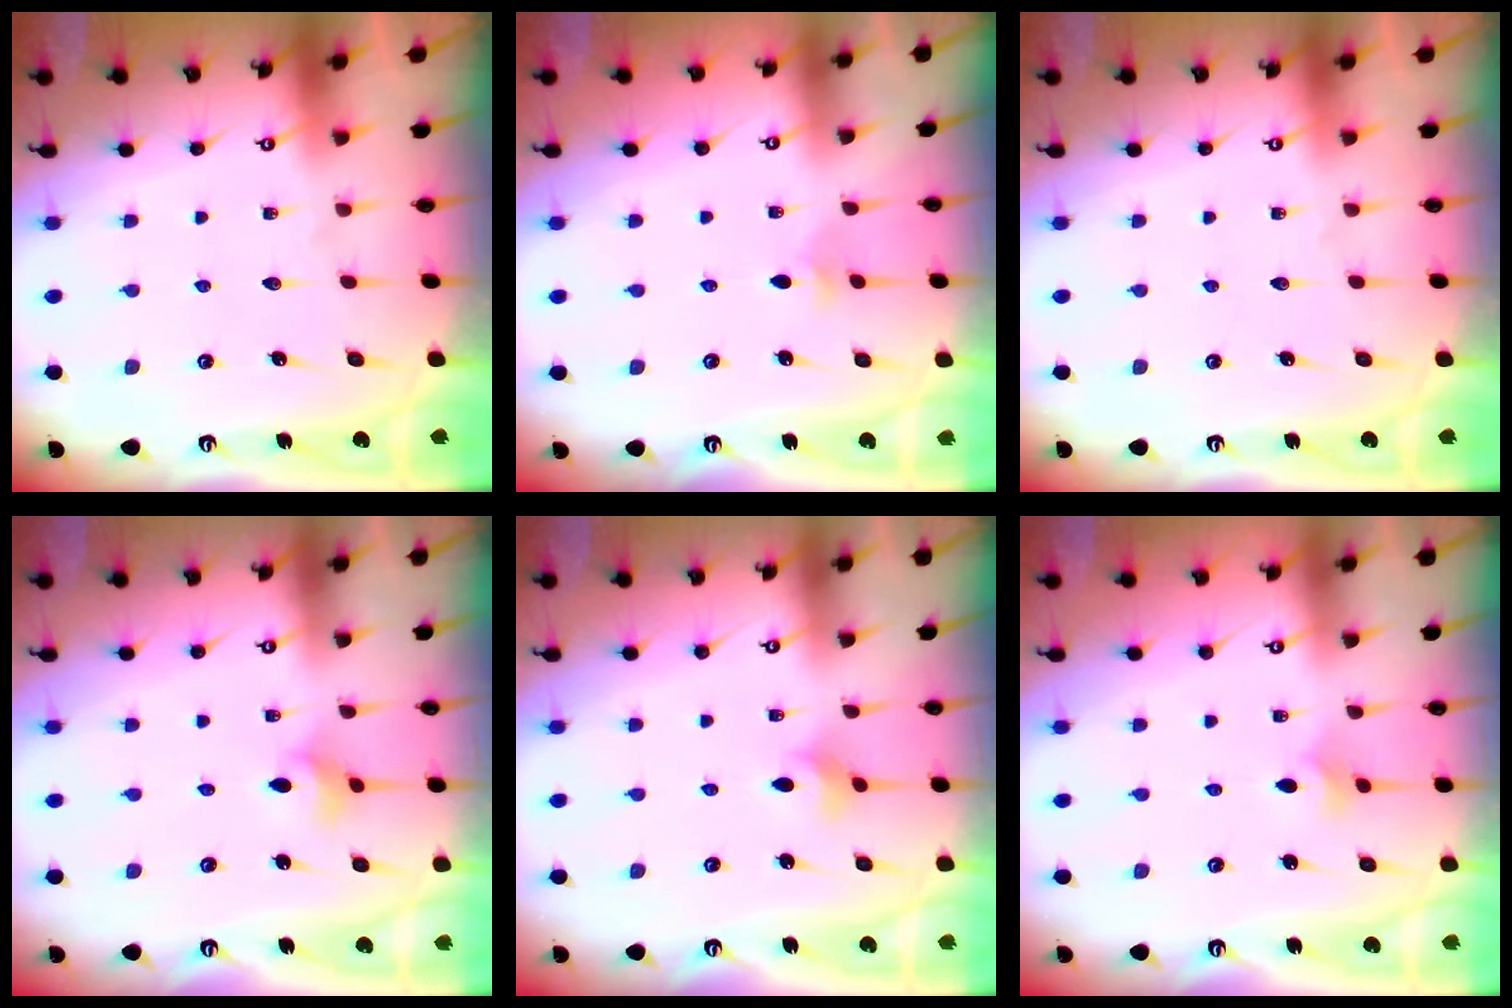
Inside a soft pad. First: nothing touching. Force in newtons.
{"total": 2.9, "press": 2.8, "slide": 0.8}
{"total": 0.0}
{"total": 3.6, "press": 3.5, "slide": 0.6}
{"total": 2.7, "press": 2.6, "slide": 0.6}
{"total": 3.0, "press": 2.9, "slide": 0.8}